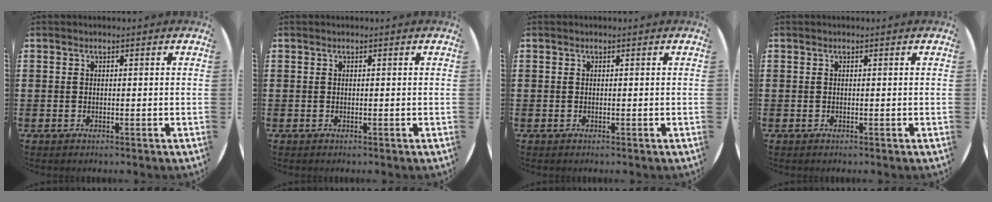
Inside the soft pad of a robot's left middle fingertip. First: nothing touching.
{"total": 0.0}
{"total": 0.0}
{"total": 0.0}